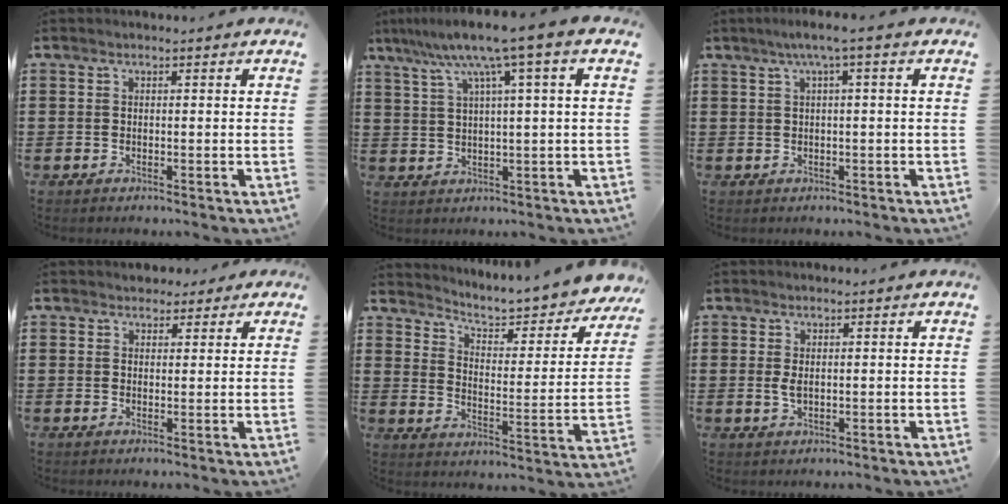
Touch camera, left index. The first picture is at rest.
{"total": 8.4, "force": [4.1, -0.3, 7.3], "torque": [-0.151, -0.010, 0.065]}
{"total": 2.0, "force": [0.3, -0.1, 2.0], "torque": [-0.036, -0.001, 0.004]}
{"total": 2.5, "force": [1.9, 1.6, 0.1], "torque": [-0.003, 0.006, 0.034]}
{"total": 5.2, "force": [4.7, 0.8, 2.1], "torque": [-0.059, -0.039, 0.072]}
{"total": 1.8, "force": [0.3, 0.7, 1.7], "torque": [-0.041, 0.000, 0.002]}